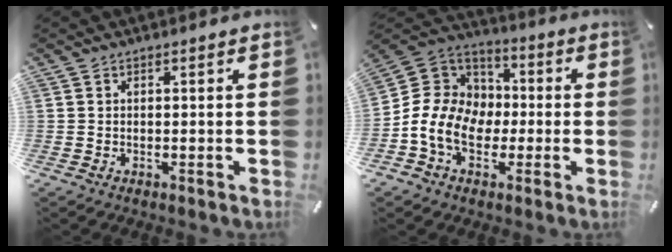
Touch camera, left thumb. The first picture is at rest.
{"total": 13.1, "force": [-3.7, 10.9, 6.2], "torque": [-0.143, 0.020, -0.065]}